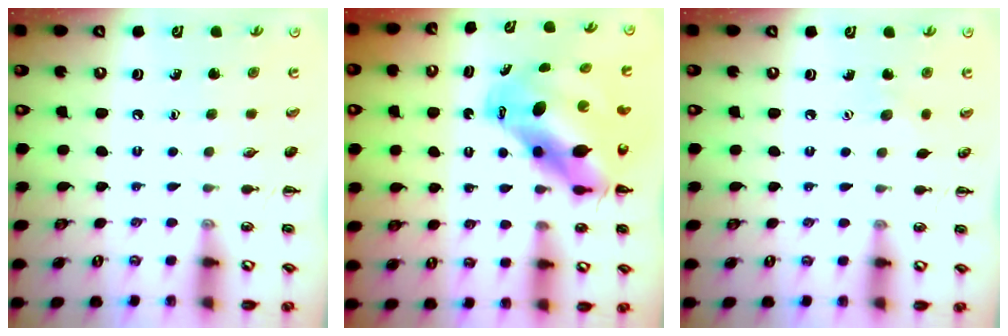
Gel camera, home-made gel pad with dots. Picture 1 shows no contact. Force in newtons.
{"total": 12.4, "press": 12.0, "slide": 3.1}
{"total": 3.3, "press": 3.2, "slide": 0.9}